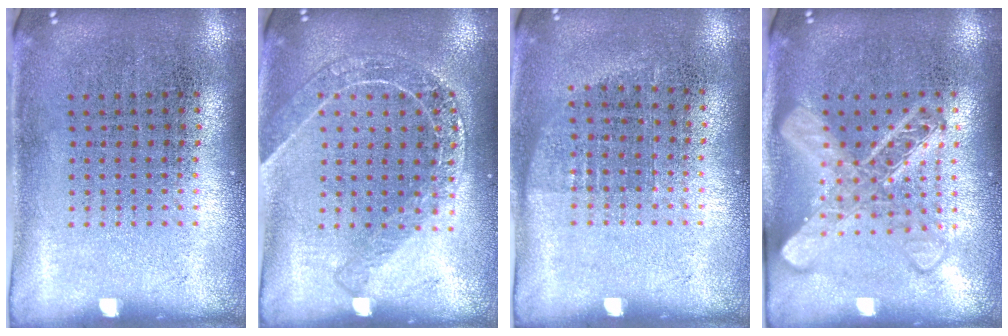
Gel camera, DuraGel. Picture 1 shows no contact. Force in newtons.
{"total": 1.6, "press": 1.5, "slide": 0.5}
{"total": 0.6, "press": 0.6, "slide": 0.2}
{"total": 2.9, "press": 2.8, "slide": 0.5}